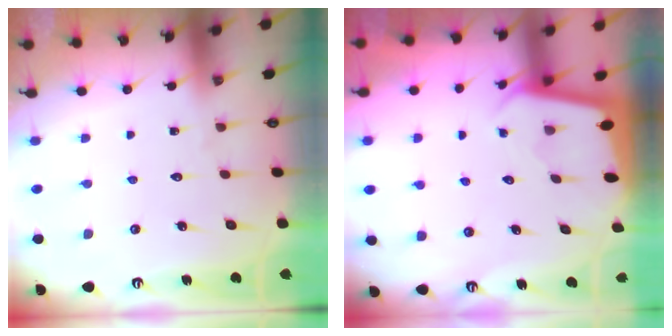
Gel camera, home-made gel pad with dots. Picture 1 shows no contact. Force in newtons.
{"total": 1.9, "press": 1.9, "slide": 0.1}